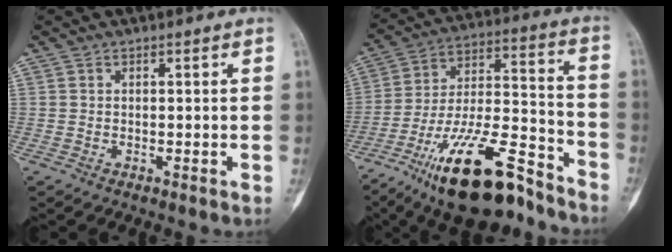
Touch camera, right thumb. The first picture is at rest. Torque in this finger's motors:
{"motor_torque": [3.42, 1.59, 1.74, -1.03, 0.56]}